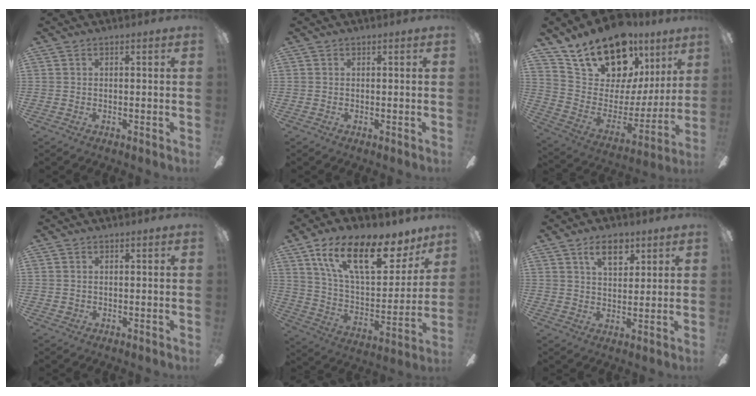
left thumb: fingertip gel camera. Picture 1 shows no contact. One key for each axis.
{"total": 0.0}
{"total": 20.0, "fx": 15.8, "fy": 9.5, "fz": 7.8, "tx": -0.141, "ty": -0.111, "tz": 0.290}
{"total": 0.8, "fx": 0.3, "fy": 0.7, "fz": 0.0, "tx": -0.001, "ty": 0.005, "tz": 0.004}
{"total": 22.3, "fx": 12.4, "fy": 10.1, "fz": 15.6, "tx": -0.250, "ty": -0.055, "tz": 0.211}
{"total": 7.8, "fx": 4.6, "fy": 4.0, "fz": 4.8, "tx": -0.074, "ty": -0.010, "tz": 0.080}